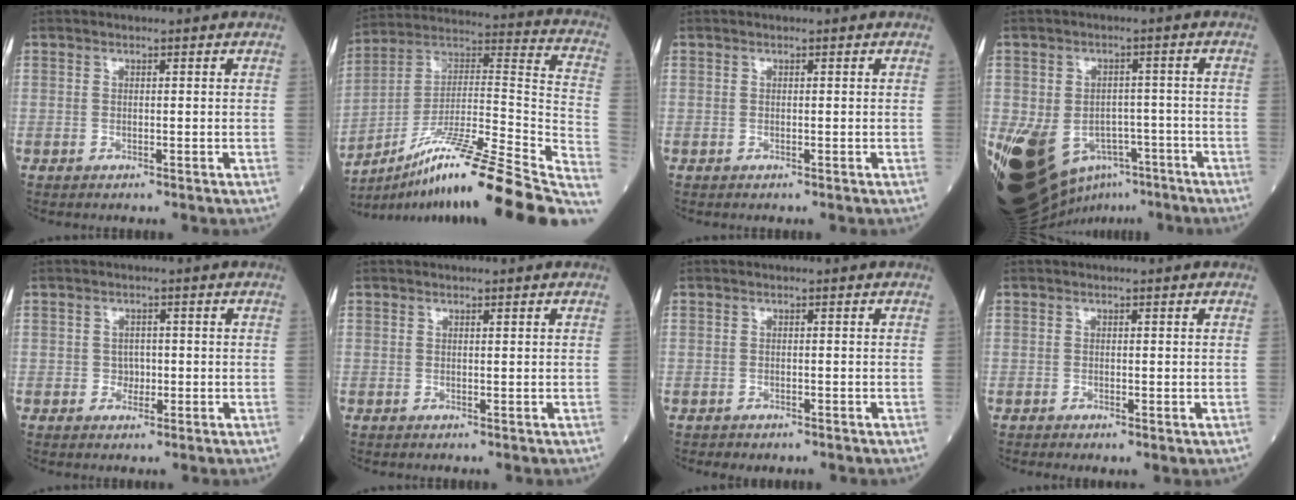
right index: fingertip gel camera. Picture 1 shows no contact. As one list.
[{"total": 28.7, "force": [-21.3, 0.9, 19.3], "torque": [-0.223, 0.006, -0.344]}, {"total": 0.0}, {"total": 16.0, "force": [-8.0, 11.0, 8.5], "torque": [-0.177, 0.008, -0.115]}, {"total": 1.8, "force": [-0.3, 1.6, 0.9], "torque": [-0.003, 0.006, -0.004]}, {"total": 0.0}, {"total": 1.1, "force": [-0.9, 0.6, 0.2], "torque": [-0.006, 0.001, -0.010]}, {"total": 1.0, "force": [-0.5, 0.3, 0.8], "torque": [-0.016, -0.003, -0.007]}]